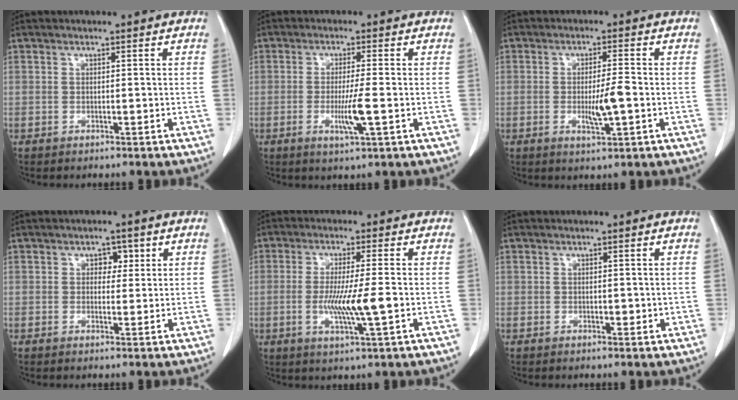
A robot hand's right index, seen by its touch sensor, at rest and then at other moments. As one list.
[{"total": 5.0, "force": [-1.3, -0.4, 4.8], "torque": [-0.089, -0.012, -0.023]}, {"total": 4.9, "force": [-1.0, 0.4, 4.8], "torque": [-0.084, -0.007, -0.014]}, {"total": 2.5, "force": [1.0, 1.8, 1.5], "torque": [-0.013, 0.005, 0.011]}, {"total": 7.9, "force": [-1.4, -0.1, 7.7], "torque": [-0.143, -0.015, -0.025]}, {"total": 1.3, "force": [0.0, 0.7, 1.1], "torque": [-0.011, -0.001, 0.002]}]